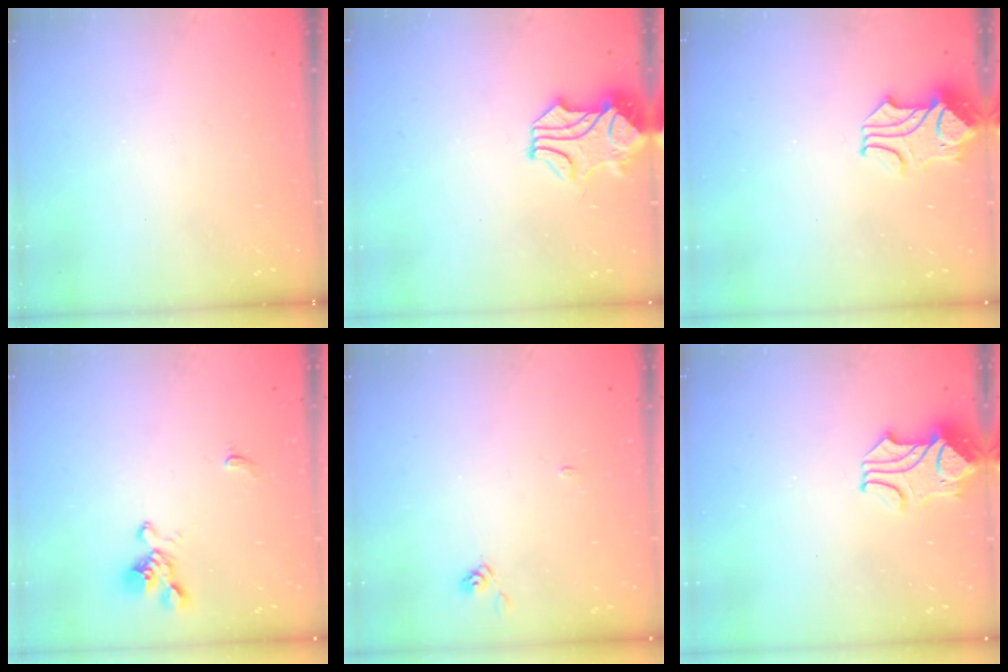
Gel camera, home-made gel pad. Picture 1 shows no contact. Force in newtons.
{"total": 1.5, "press": 1.5, "slide": 0.2}
{"total": 2.0, "press": 1.7, "slide": 1.0}
{"total": 1.3, "press": 0.8, "slide": 1.0}
{"total": 4.1, "press": 4.1, "slide": 0.5}
{"total": 2.0, "press": 1.7, "slide": 1.0}